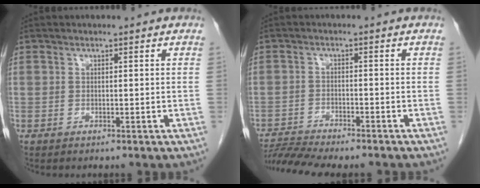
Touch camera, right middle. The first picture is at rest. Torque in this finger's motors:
{"motor_torque": [0.83, -0.66, 0.12, 0.03]}